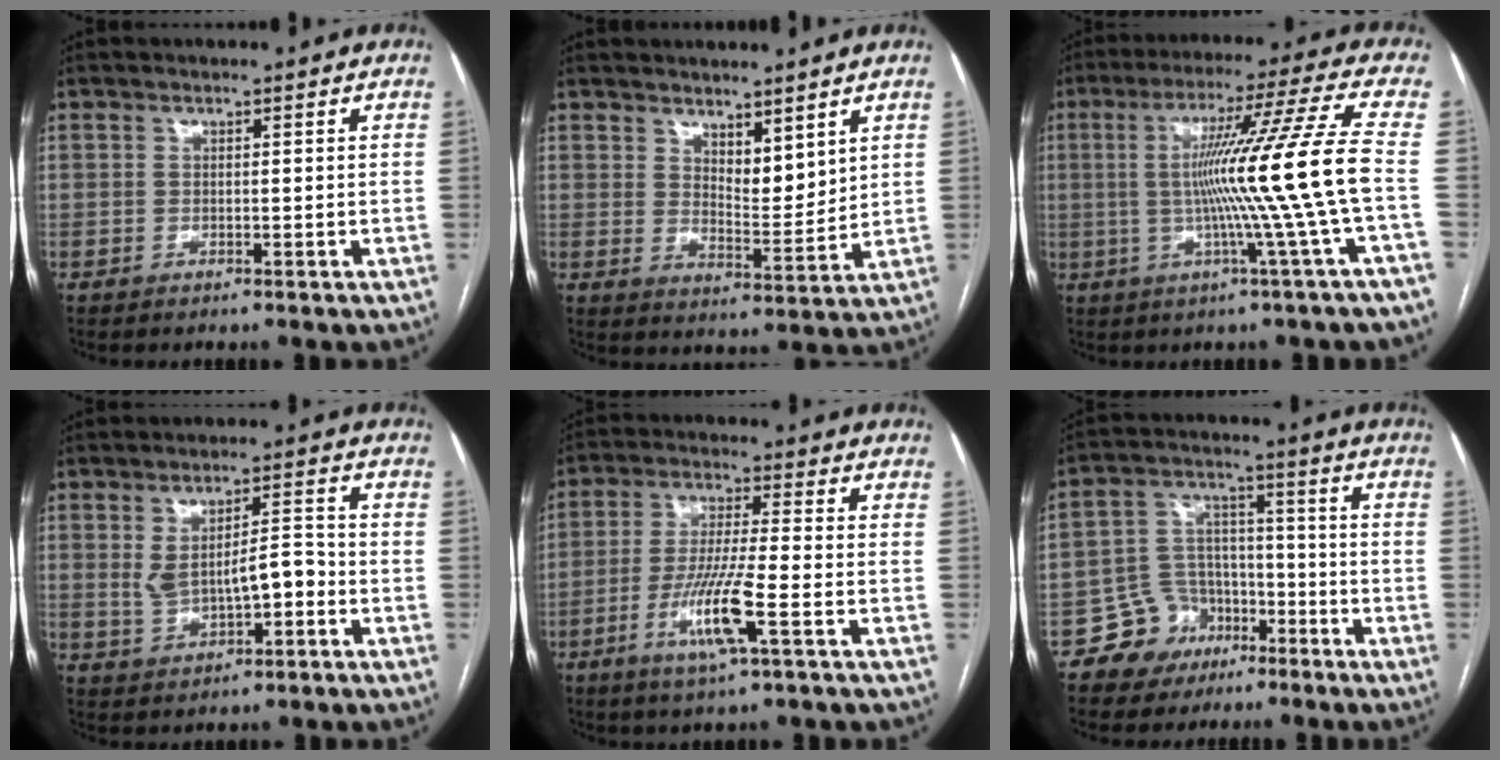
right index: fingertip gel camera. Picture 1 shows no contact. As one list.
[{"total": 5.8, "force": [4.1, 2.2, 3.5], "torque": [-0.058, -0.018, 0.078]}, {"total": 15.3, "force": [-1.6, -3.4, 14.8], "torque": [-0.235, -0.004, -0.030]}, {"total": 7.1, "force": [-0.9, 2.8, 6.5], "torque": [-0.115, 0.019, -0.002]}, {"total": 9.8, "force": [-3.8, 0.1, 9.0], "torque": [-0.178, -0.011, -0.074]}, {"total": 8.9, "force": [-5.1, 7.2, 1.4], "torque": [-0.022, 0.034, -0.079]}]